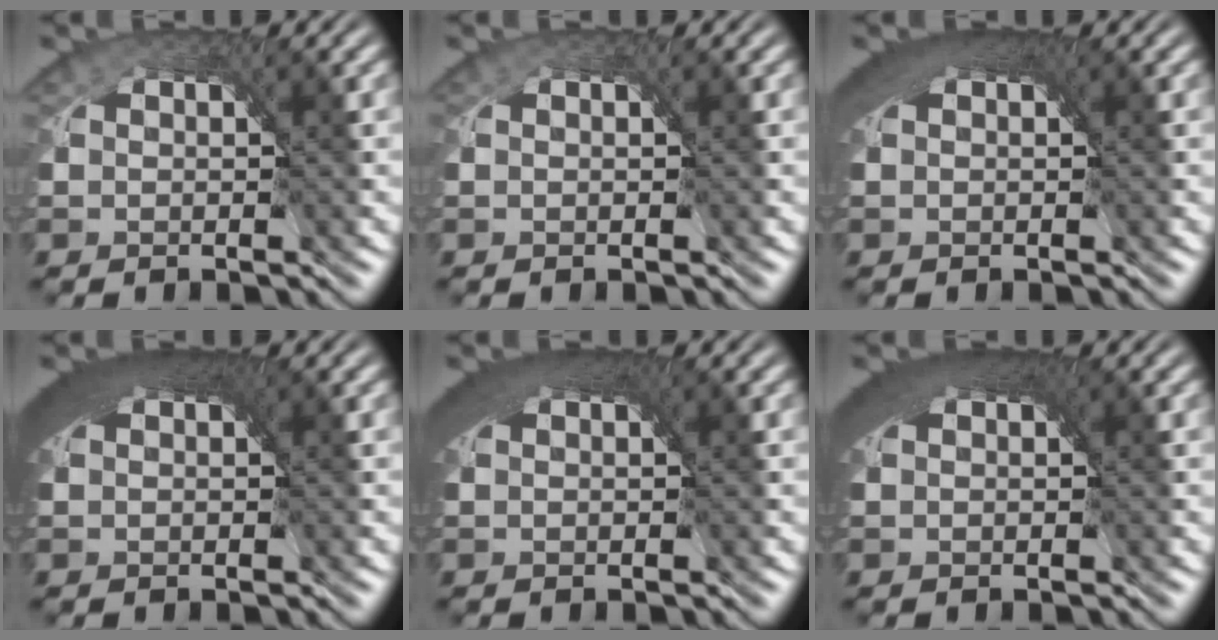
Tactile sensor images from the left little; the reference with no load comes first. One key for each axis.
{"total": 0.0}
{"total": 4.5, "fx": 1.8, "fy": 2.5, "fz": 3.3, "tx": -0.067, "ty": -0.010, "tz": 0.030}
{"total": 6.6, "fx": 1.9, "fy": 3.8, "fz": 5.0, "tx": -0.090, "ty": -0.007, "tz": 0.028}
{"total": 5.1, "fx": 1.8, "fy": 2.8, "fz": 3.8, "tx": -0.072, "ty": -0.010, "tz": 0.029}
{"total": 6.0, "fx": 2.0, "fy": 3.4, "fz": 4.4, "tx": -0.083, "ty": -0.008, "tz": 0.030}